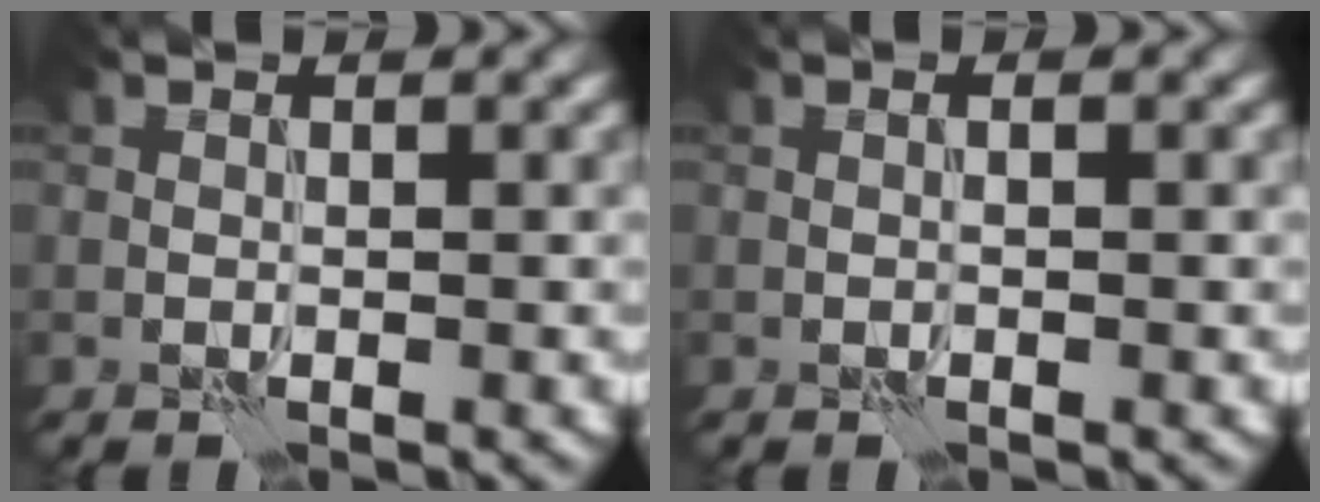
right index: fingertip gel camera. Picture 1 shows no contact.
{"total": 0.7, "force": [-0.1, 0.0, 0.7], "torque": [-0.010, -0.002, 0.000]}